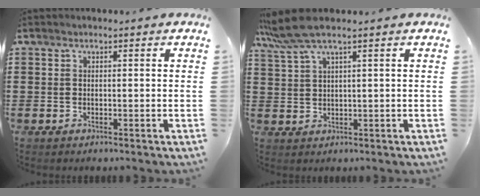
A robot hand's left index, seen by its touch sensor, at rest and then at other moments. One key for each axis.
{"total": 4.8, "fx": 3.1, "fy": 0.1, "fz": 3.7, "tx": -0.095, "ty": -0.005, "tz": 0.051}